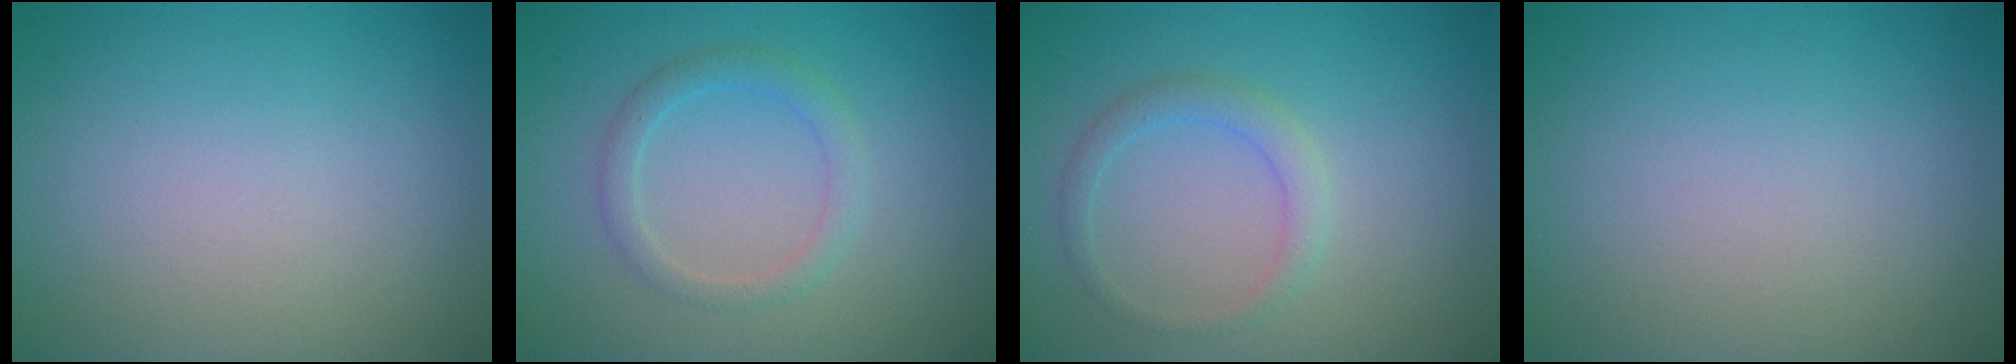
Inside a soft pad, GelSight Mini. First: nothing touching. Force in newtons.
{"total": 2.0, "press": 1.9, "slide": 0.1}
{"total": 1.8, "press": 1.8, "slide": 0.0}
{"total": 0.0}